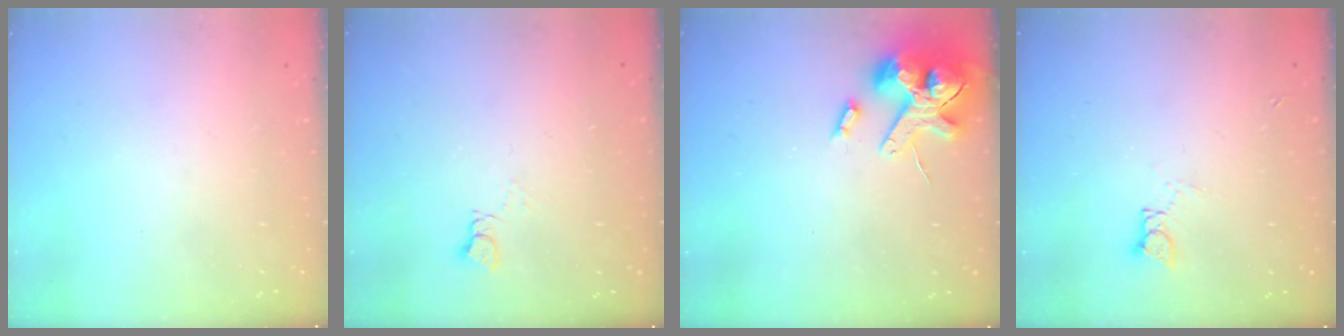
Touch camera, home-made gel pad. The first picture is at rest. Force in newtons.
{"total": 3.2, "press": 3.2, "slide": 0.4}
{"total": 14.2, "press": 14.0, "slide": 2.2}
{"total": 3.5, "press": 3.5, "slide": 0.4}